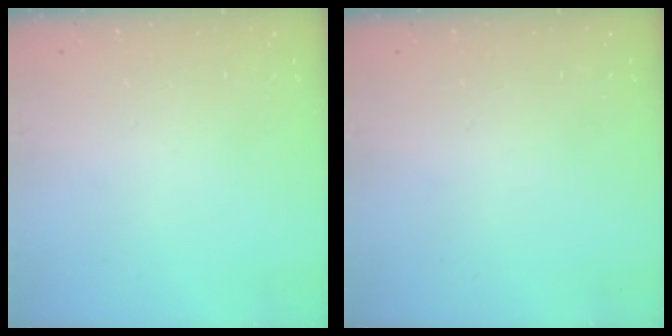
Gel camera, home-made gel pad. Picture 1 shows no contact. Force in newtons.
{"total": 0.0}